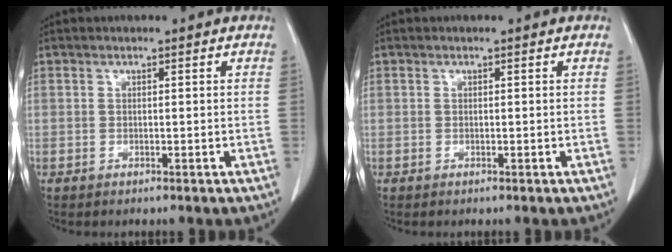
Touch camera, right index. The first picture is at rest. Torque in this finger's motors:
{"motor_torque": [0.00, 0.00, 0.00, 0.00]}